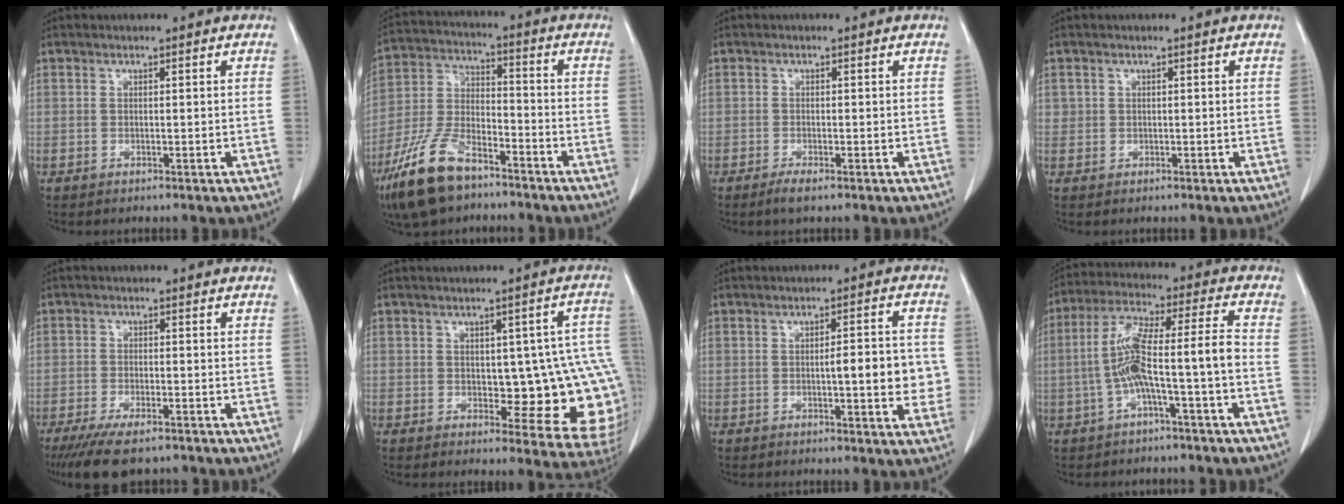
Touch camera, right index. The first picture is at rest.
{"total": 13.0, "force": [-8.9, 5.2, 8.0], "torque": [-0.176, -0.008, -0.172]}
{"total": 1.7, "force": [-1.2, 0.2, 1.2], "torque": [-0.026, -0.004, -0.022]}
{"total": 0.7, "force": [0.1, 0.7, 0.1], "torque": [0.006, 0.005, 0.003]}
{"total": 8.6, "force": [-6.6, 2.2, 5.1], "torque": [-0.081, -0.015, -0.104]}
{"total": 14.2, "force": [-1.2, 5.2, 13.1], "torque": [-0.111, 0.019, 0.000]}
{"total": 7.0, "force": [-0.7, 1.7, 6.8], "torque": [-0.085, 0.008, -0.010]}
{"total": 9.6, "force": [-2.6, 0.0, 9.2], "torque": [-0.183, 0.032, -0.046]}